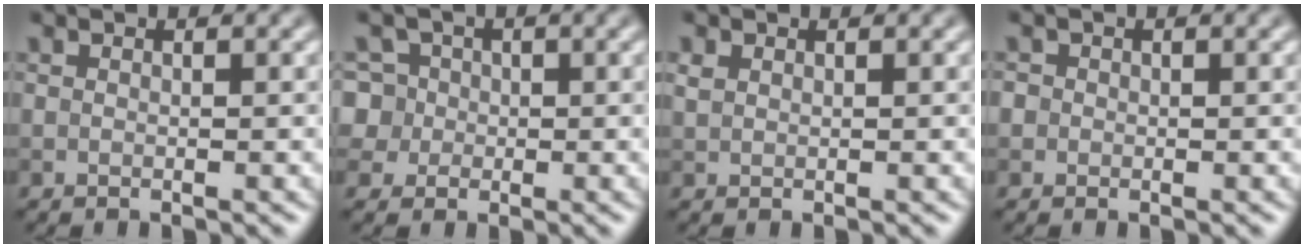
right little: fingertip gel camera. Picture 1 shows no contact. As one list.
[{"total": 5.6, "force": [1.0, 5.1, 2.0], "torque": [-0.028, 0.038, -0.006]}, {"total": 1.0, "force": [0.6, 0.7, 0.4], "torque": [-0.011, 0.000, 0.013]}, {"total": 1.0, "force": [0.1, 1.0, 0.2], "torque": [0.004, -0.003, -0.002]}]